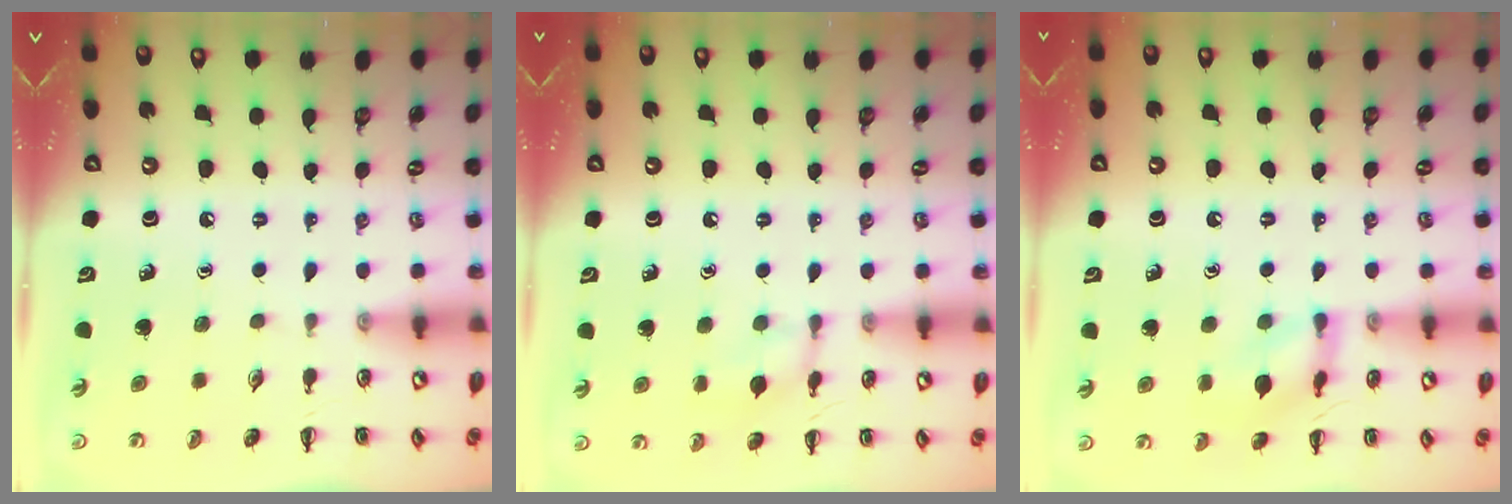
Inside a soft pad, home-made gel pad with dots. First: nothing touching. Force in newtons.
{"total": 7.8, "press": 7.6, "slide": 1.5}
{"total": 10.2, "press": 10.2, "slide": 0.7}